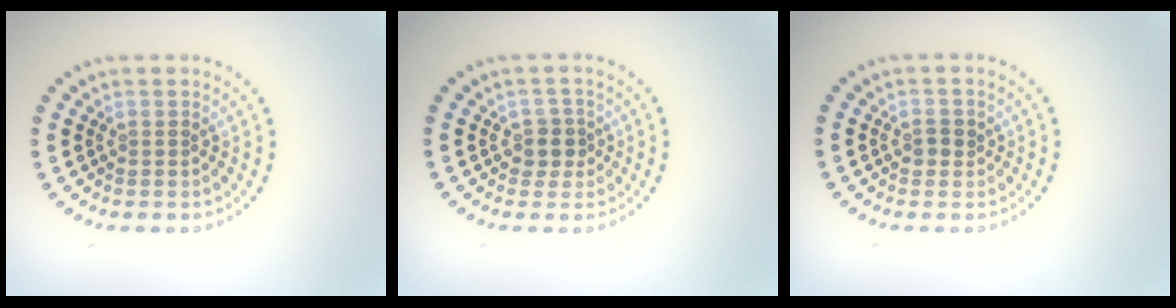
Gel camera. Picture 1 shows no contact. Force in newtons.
{"total": 1.8, "press": 1.5, "slide": 0.9}
{"total": 1.3, "press": 1.3, "slide": 0.4}